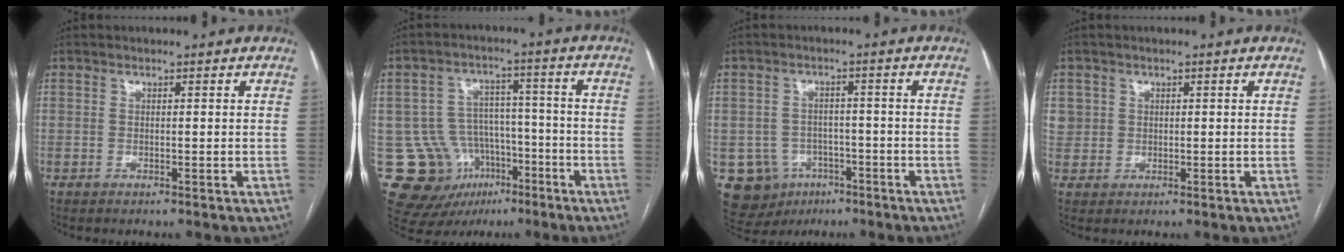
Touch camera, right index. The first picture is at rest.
{"total": 13.4, "force": [-5.8, 11.4, 4.0], "torque": [-0.072, 0.058, -0.075]}
{"total": 9.2, "force": [-3.7, 8.2, 2.0], "torque": [-0.046, 0.015, -0.041]}
{"total": 3.0, "force": [0.8, 2.9, 0.3], "torque": [0.007, 0.008, 0.019]}